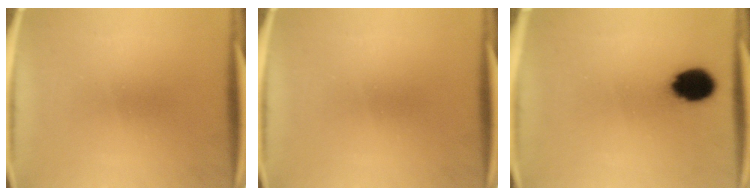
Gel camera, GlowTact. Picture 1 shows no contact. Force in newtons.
{"total": 0.0}
{"total": 9.4}